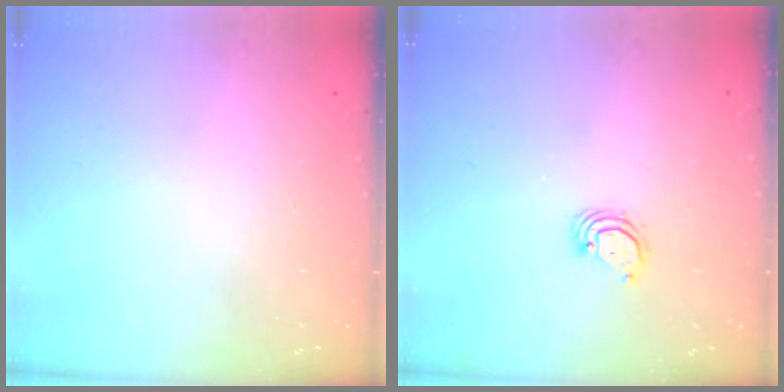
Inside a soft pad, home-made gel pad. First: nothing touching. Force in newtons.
{"total": 2.9, "press": 2.9, "slide": 0.3}